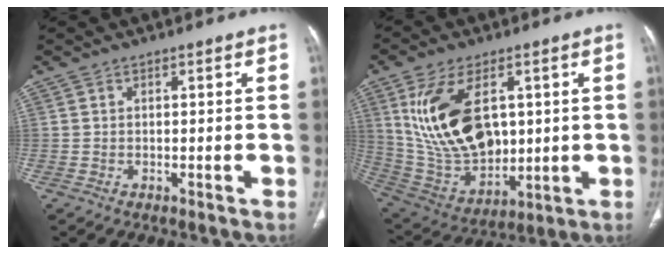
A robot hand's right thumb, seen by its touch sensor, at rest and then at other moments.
{"total": 19.6, "force": [4.8, 11.5, 15.1], "torque": [-0.267, -0.021, 0.115]}